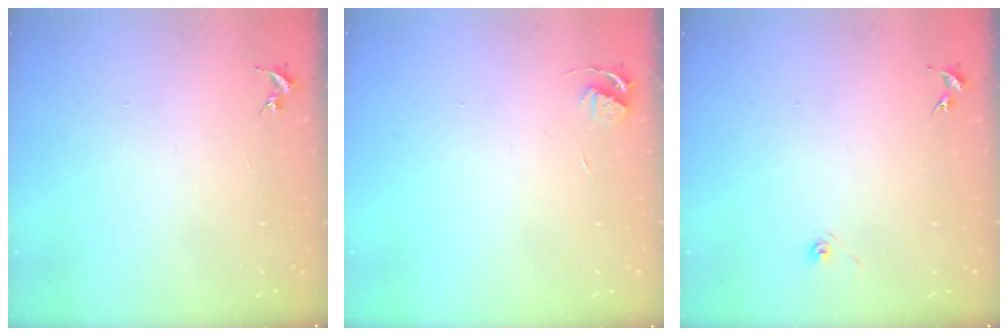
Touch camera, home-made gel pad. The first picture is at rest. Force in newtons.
{"total": 4.1, "press": 4.1, "slide": 0.5}
{"total": 3.2, "press": 2.6, "slide": 1.8}